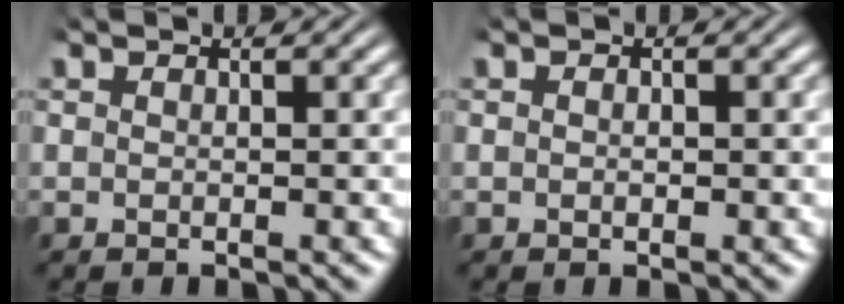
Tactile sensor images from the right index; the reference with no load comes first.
{"total": 0.5, "force": [-0.1, 0.3, 0.5], "torque": [-0.009, -0.003, -0.002]}